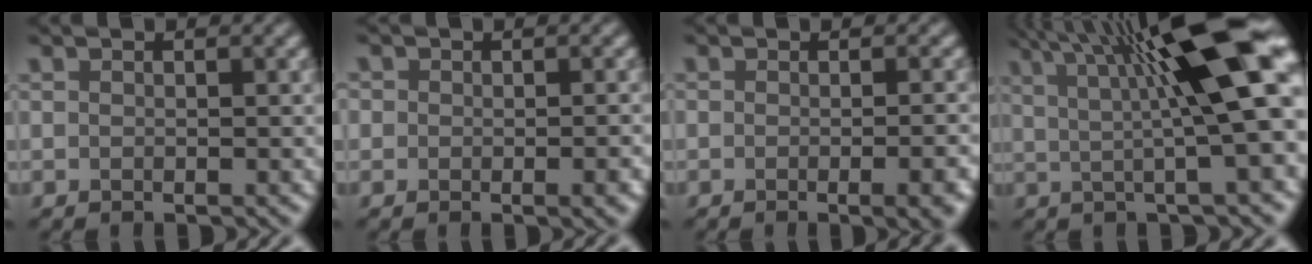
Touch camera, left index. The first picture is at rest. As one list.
[{"total": 2.8, "force": [-0.4, 1.9, 2.0], "torque": [-0.002, 0.003, -0.009]}, {"total": 4.8, "force": [-1.7, 1.7, 4.2], "torque": [-0.033, -0.001, -0.012]}, {"total": 12.6, "force": [3.8, 2.5, 11.7], "torque": [-0.160, 0.011, 0.057]}]